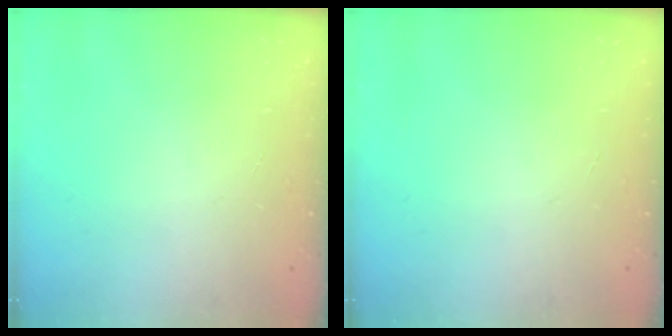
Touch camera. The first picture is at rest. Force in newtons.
{"total": 0.0}